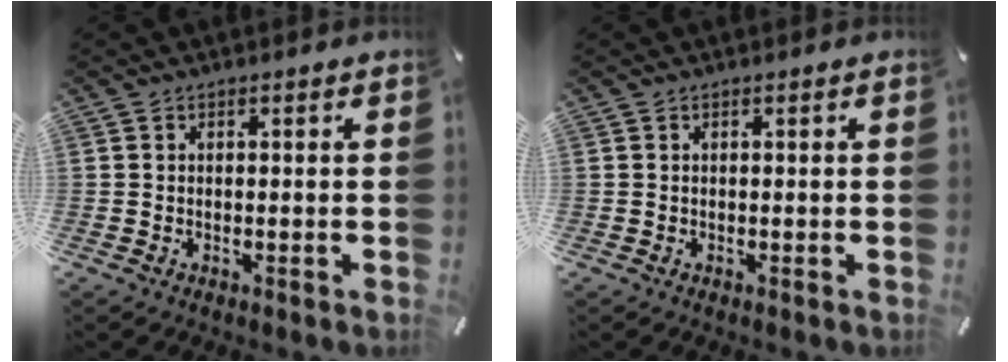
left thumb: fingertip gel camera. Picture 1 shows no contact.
{"total": 0.0}